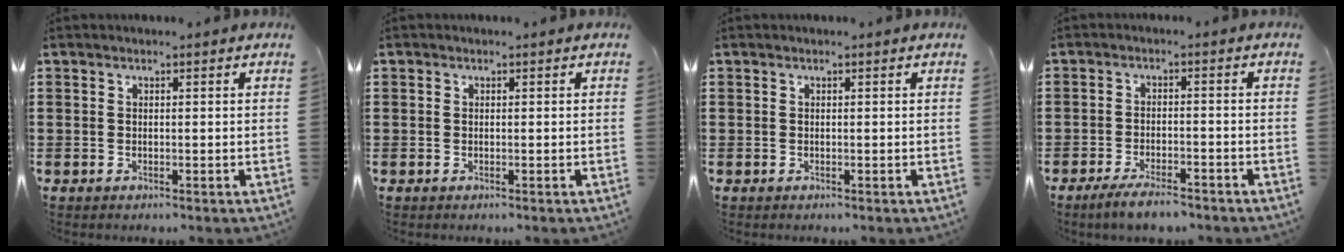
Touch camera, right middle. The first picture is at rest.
{"total": 0.0}
{"total": 0.0}
{"total": 4.1, "force": [-3.5, 0.8, 1.9], "torque": [-0.037, -0.002, -0.067]}